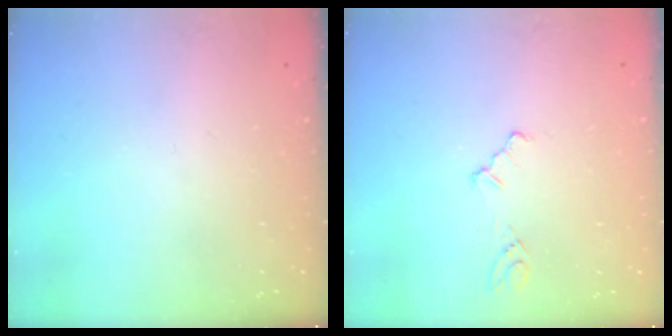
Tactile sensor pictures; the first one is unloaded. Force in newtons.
{"total": 2.4, "press": 2.3, "slide": 0.4}